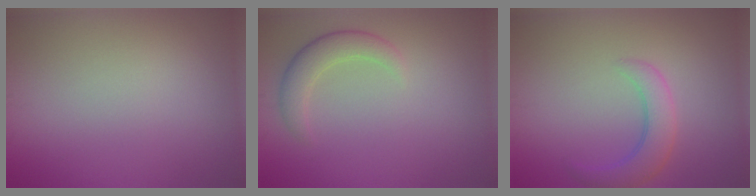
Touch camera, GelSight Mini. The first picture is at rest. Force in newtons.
{"total": 2.7, "press": 2.7, "slide": 0.4}
{"total": 3.2, "press": 3.2, "slide": 0.2}